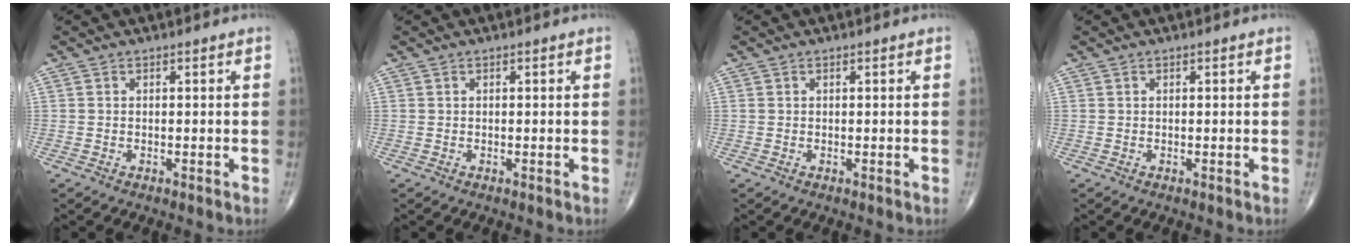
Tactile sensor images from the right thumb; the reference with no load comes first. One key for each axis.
{"total": 0.0}
{"total": 0.0}
{"total": 0.0}